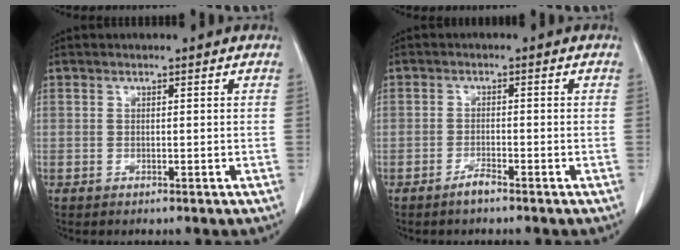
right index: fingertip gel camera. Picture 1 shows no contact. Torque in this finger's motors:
{"motor_torque": [-0.27, -0.02, -0.34, -0.15]}